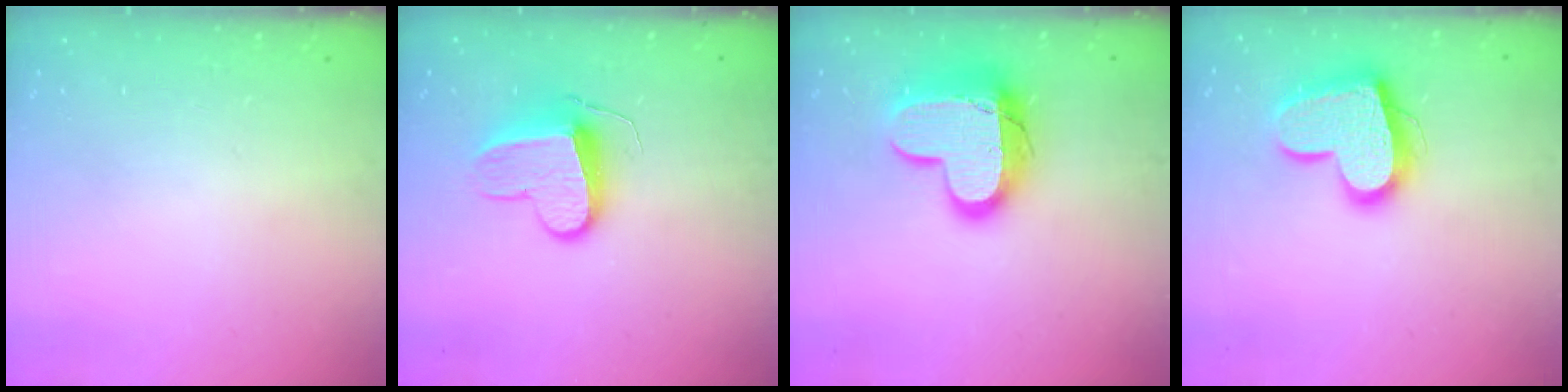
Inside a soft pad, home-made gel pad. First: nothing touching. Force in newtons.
{"total": 9.9, "press": 9.9, "slide": 0.0}
{"total": 16.2, "press": 16.1, "slide": 1.1}
{"total": 19.3, "press": 19.2, "slide": 1.5}